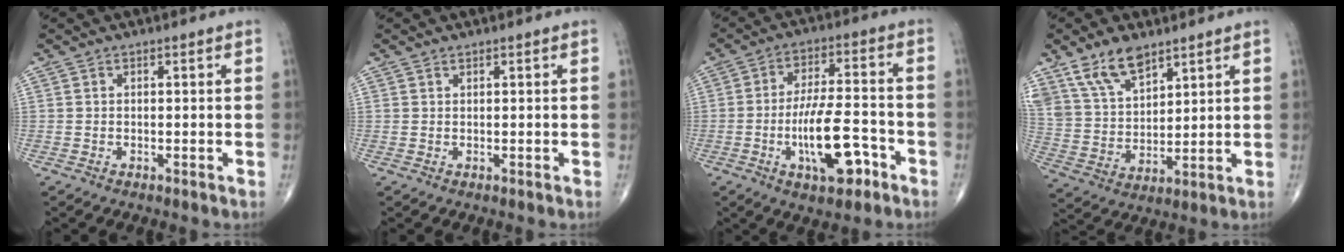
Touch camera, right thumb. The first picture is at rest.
{"total": 0.0}
{"total": 13.0, "force": [-4.9, 4.8, 11.0], "torque": [-0.181, 0.026, -0.079]}
{"total": 11.2, "force": [7.7, 5.5, 6.0], "torque": [-0.097, -0.033, 0.159]}